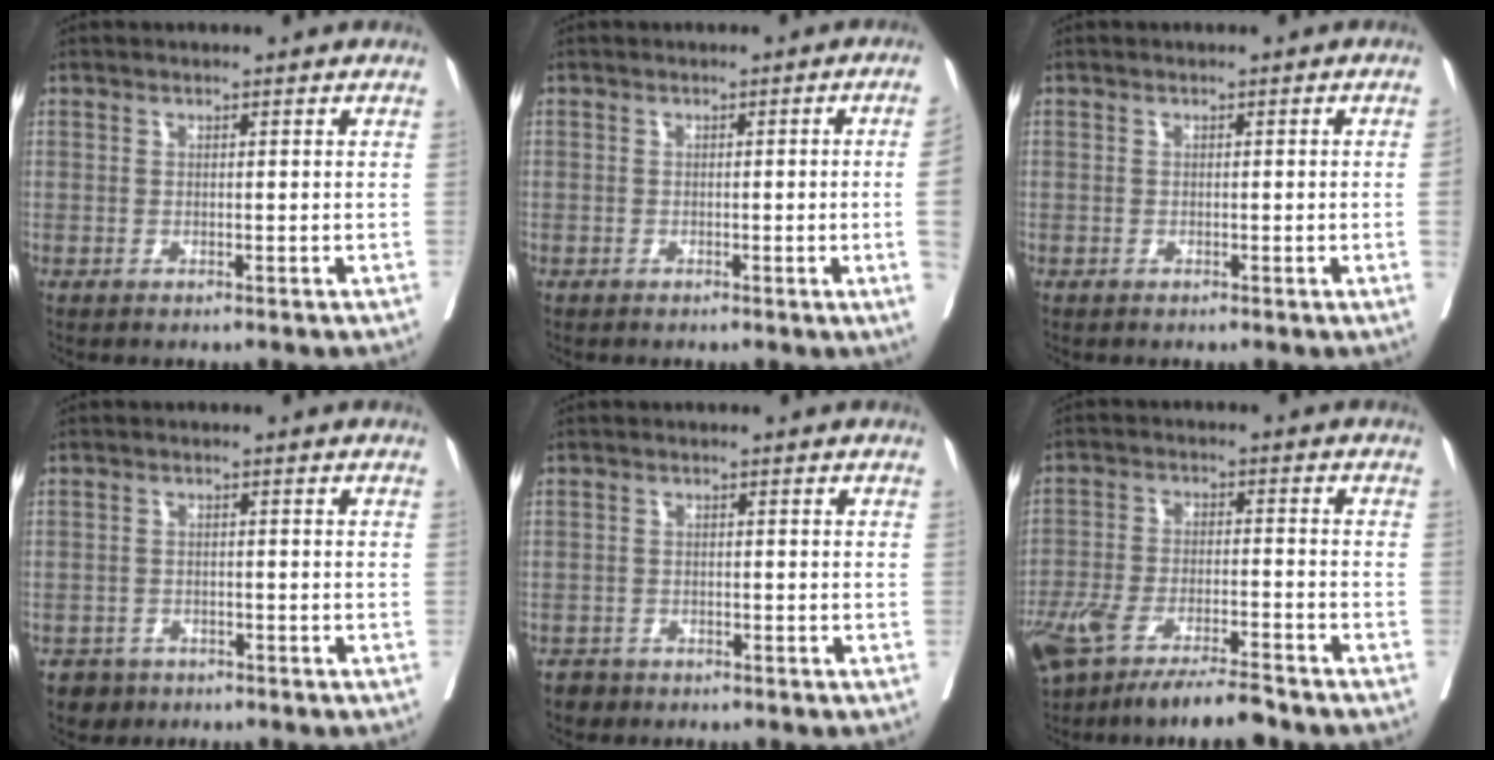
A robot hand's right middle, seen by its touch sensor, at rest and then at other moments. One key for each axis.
{"total": 3.8, "fx": -0.6, "fy": -1.2, "fz": 3.6, "tx": -0.041, "ty": -0.008, "tz": -0.006}
{"total": 1.0, "fx": -0.1, "fy": -0.2, "fz": 1.0, "tx": -0.018, "ty": -0.001, "tz": 0.002}
{"total": 3.2, "fx": -2.2, "fy": 2.3, "fz": 0.0, "tx": -0.003, "ty": 0.007, "tz": -0.036}
{"total": 2.0, "fx": -1.6, "fy": 1.3, "fz": 0.0, "tx": -0.007, "ty": 0.004, "tz": -0.028}
{"total": 12.2, "fx": -9.4, "fy": 1.9, "fz": 7.6, "tx": -0.141, "ty": -0.019, "tz": -0.161}